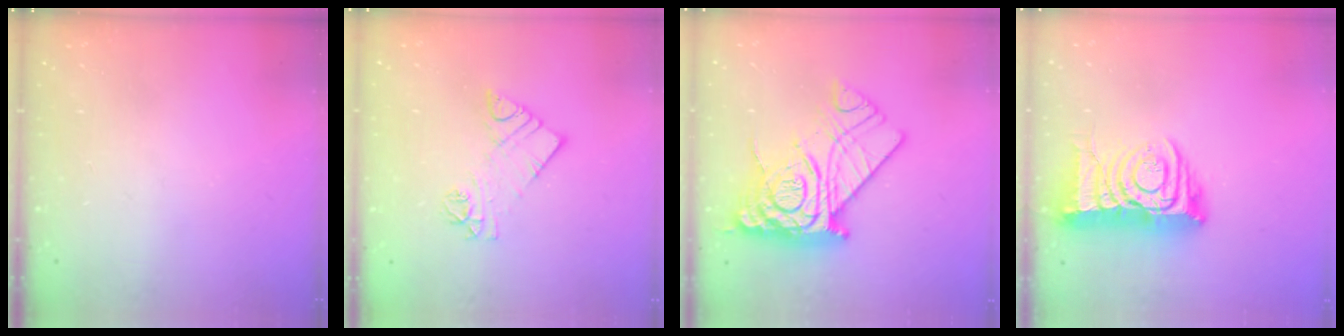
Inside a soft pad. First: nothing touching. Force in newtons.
{"total": 9.4, "press": 9.4, "slide": 0.7}
{"total": 21.4, "press": 21.3, "slide": 2.0}
{"total": 13.5, "press": 13.4, "slide": 1.5}